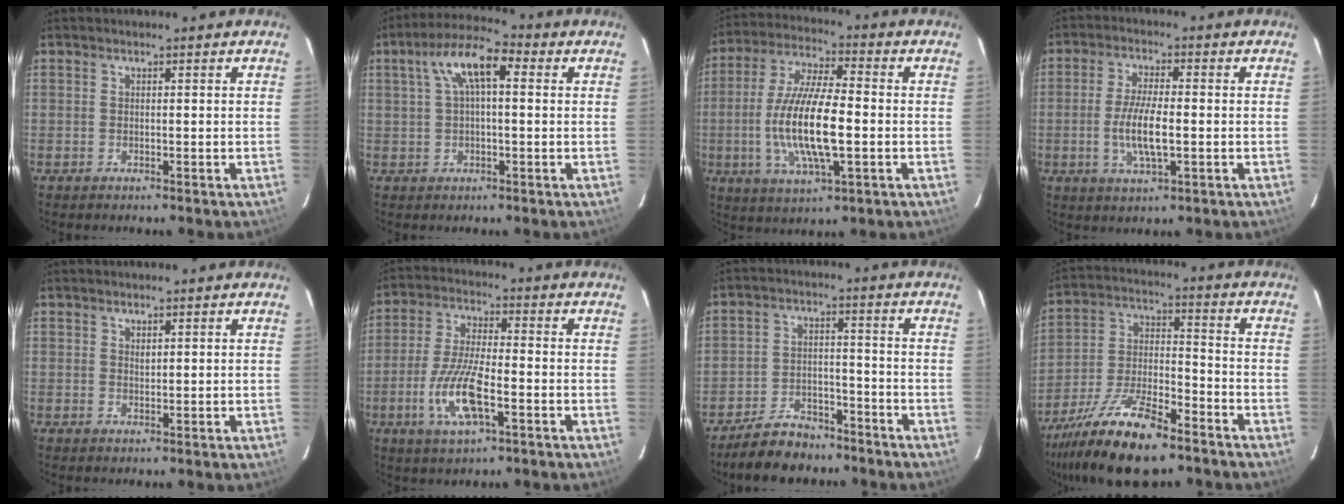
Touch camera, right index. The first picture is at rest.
{"total": 8.8, "force": [2.4, 3.4, 7.8], "torque": [-0.149, 0.030, 0.040]}
{"total": 15.3, "force": [-2.5, 4.1, 14.5], "torque": [-0.296, -0.005, -0.047]}
{"total": 7.9, "force": [-1.4, 2.1, 7.4], "torque": [-0.150, -0.005, -0.027]}
{"total": 0.9, "force": [0.5, 0.6, 0.4], "torque": [-0.006, 0.002, 0.011]}
{"total": 11.1, "force": [-4.0, 3.2, 9.9], "torque": [-0.208, -0.008, -0.078]}
{"total": 9.0, "force": [-7.4, 4.4, 2.7], "torque": [-0.074, 0.013, -0.110]}
{"total": 17.4, "force": [-12.6, 5.5, 10.7], "torque": [-0.219, -0.021, -0.228]}